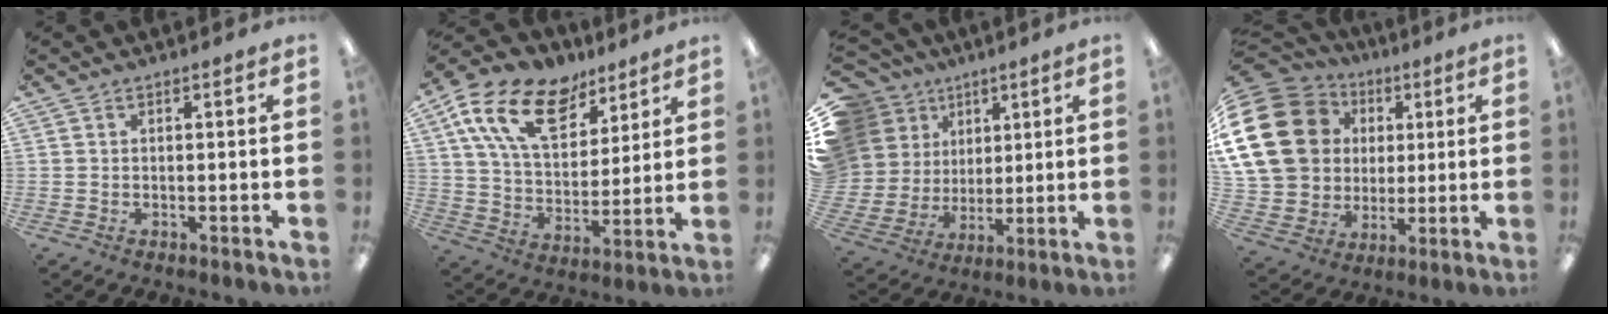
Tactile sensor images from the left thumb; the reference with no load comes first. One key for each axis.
{"total": 19.0, "fx": 11.0, "fy": 10.7, "fz": 11.3, "tx": -0.207, "ty": -0.040, "tz": 0.201}
{"total": 16.7, "fx": 6.6, "fy": 14.3, "fz": 5.6, "tx": -0.139, "ty": -0.037, "tz": 0.148}
{"total": 22.8, "fx": 5.8, "fy": 18.8, "fz": 11.6, "tx": -0.233, "ty": -0.003, "tz": 0.127}